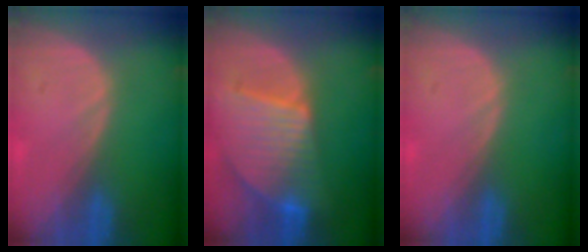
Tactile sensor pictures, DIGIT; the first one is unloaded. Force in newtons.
{"total": 9.4, "press": 8.1, "slide": 4.7}
{"total": 0.0}